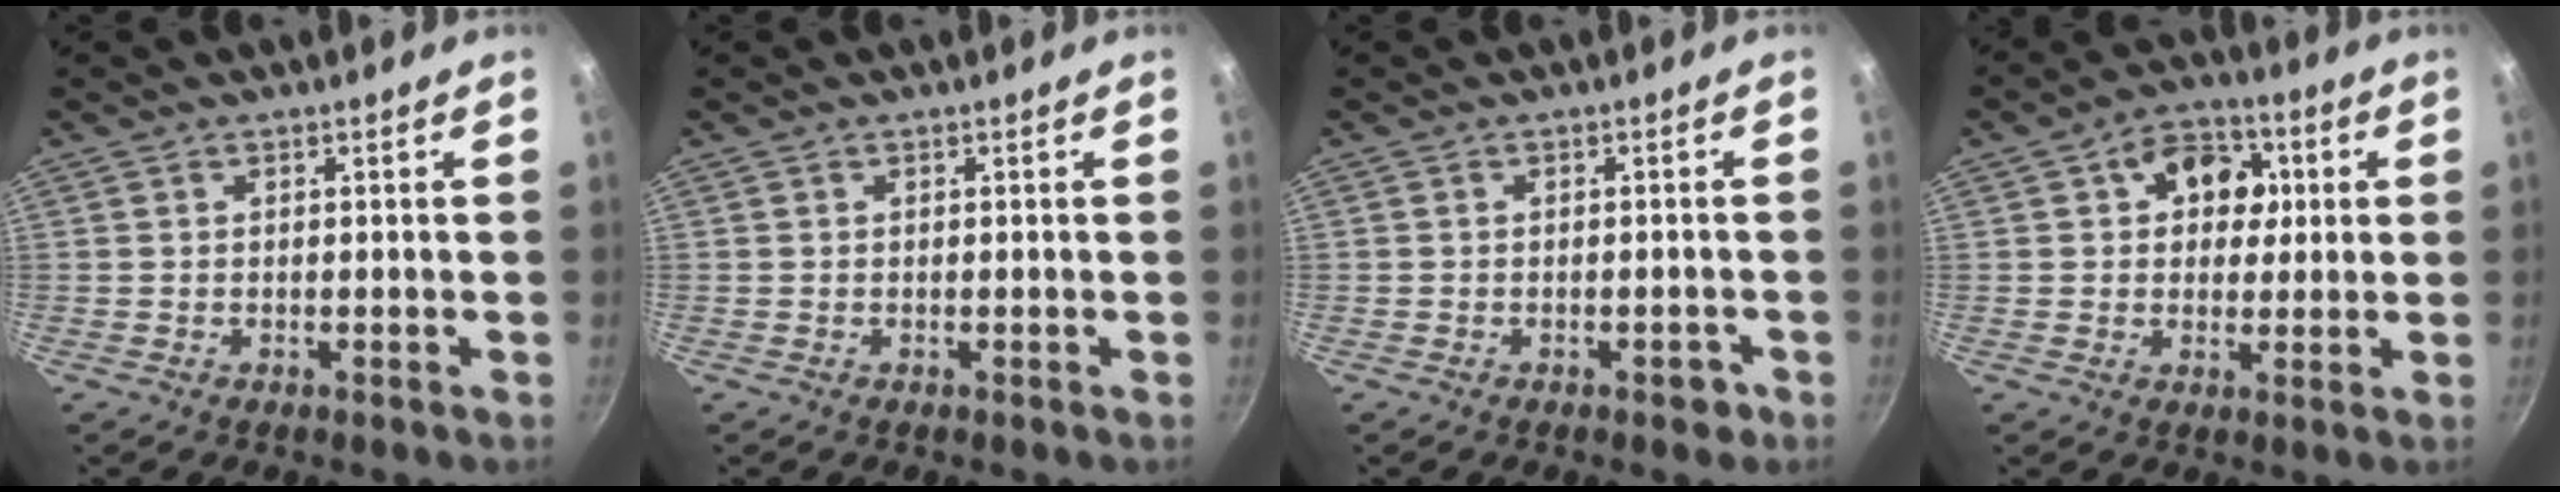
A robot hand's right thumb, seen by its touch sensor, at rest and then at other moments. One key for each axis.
{"total": 0.0}
{"total": 2.1, "fx": -1.2, "fy": 1.2, "fz": 1.3, "tx": -0.007, "ty": 0.018, "tz": -0.007}
{"total": 9.9, "fx": 2.4, "fy": 7.7, "fz": 5.8, "tx": -0.032, "ty": 0.004, "tz": 0.024}